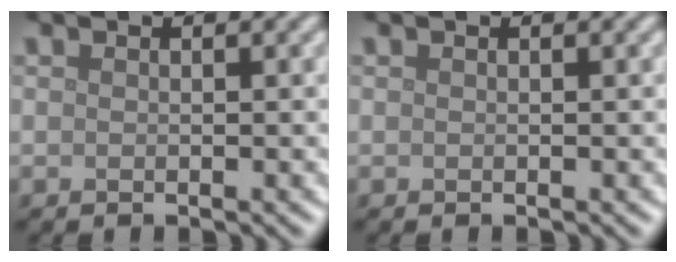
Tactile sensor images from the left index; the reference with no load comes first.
{"total": 0.0}